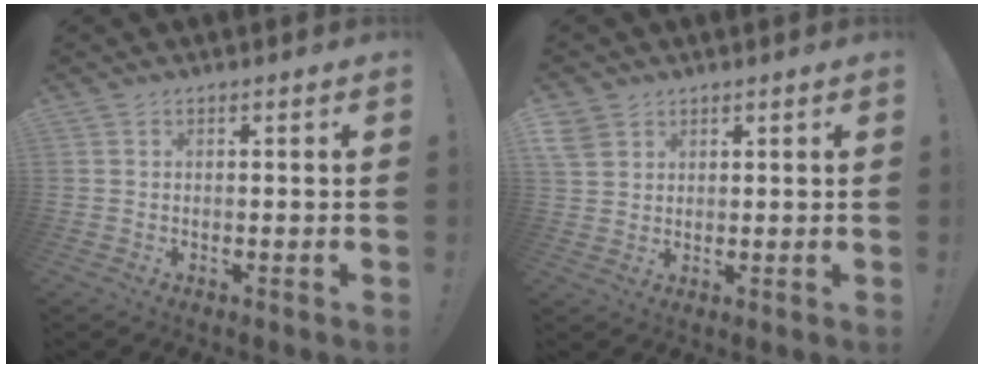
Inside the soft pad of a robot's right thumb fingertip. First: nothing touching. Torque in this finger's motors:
{"motor_torque": [0.00, 0.00, -0.06, 0.08, 0.03]}